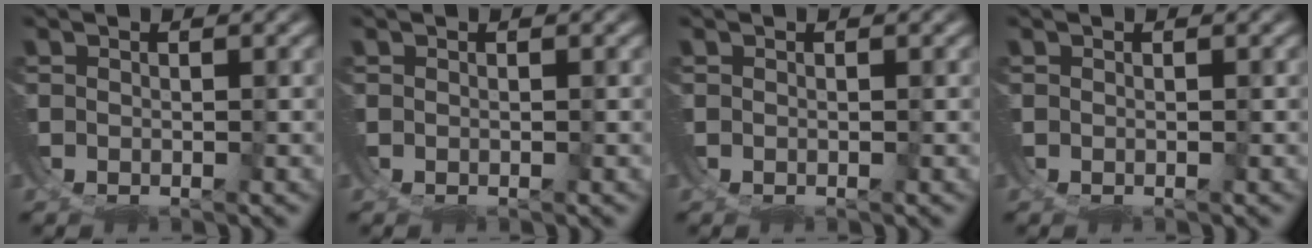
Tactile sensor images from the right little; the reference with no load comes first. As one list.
[{"total": 0.0}, {"total": 0.0}, {"total": 0.0}]